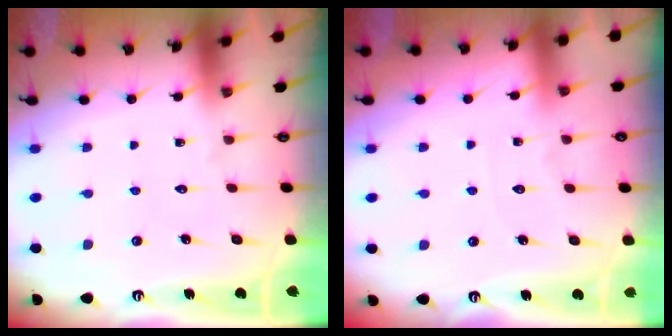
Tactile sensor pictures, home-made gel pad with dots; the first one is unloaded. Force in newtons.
{"total": 3.4, "press": 3.4, "slide": 0.5}